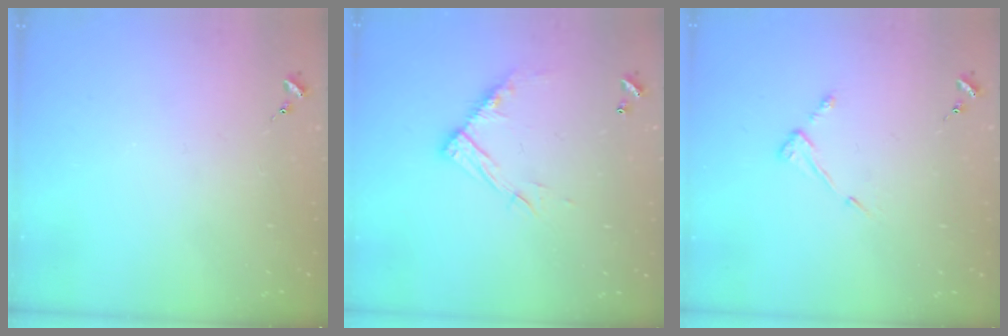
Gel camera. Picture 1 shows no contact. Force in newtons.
{"total": 11.4, "press": 11.4, "slide": 0.7}
{"total": 5.2, "press": 5.1, "slide": 0.6}